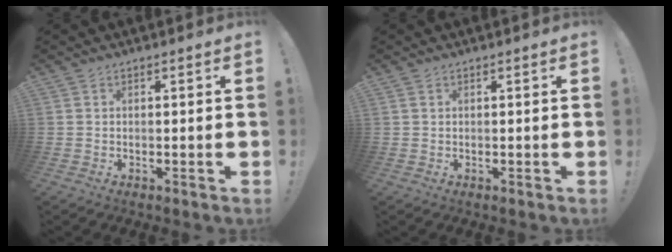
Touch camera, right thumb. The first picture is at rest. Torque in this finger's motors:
{"motor_torque": [0.07, -0.01, -0.15, 0.07, 0.07]}